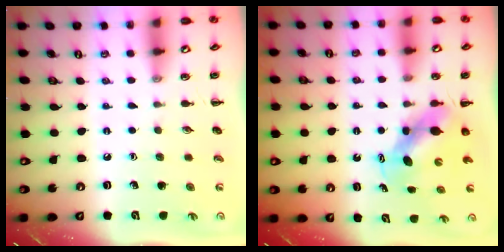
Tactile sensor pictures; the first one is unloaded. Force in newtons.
{"total": 6.5, "press": 6.4, "slide": 0.9}